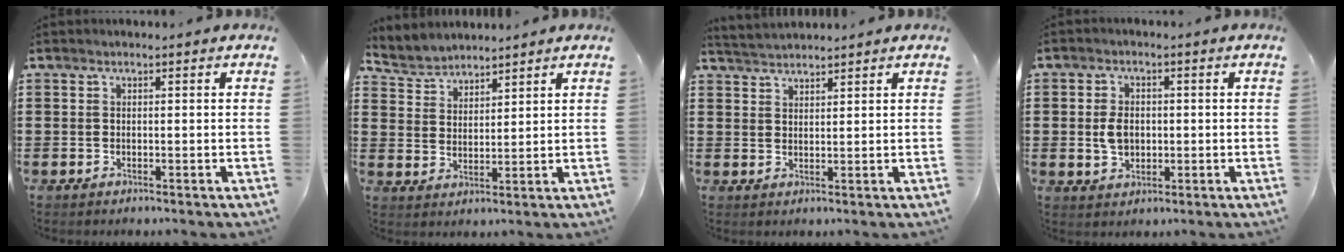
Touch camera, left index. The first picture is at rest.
{"total": 3.8, "force": [3.6, 1.2, -0.2], "torque": [-0.015, -0.008, 0.066]}
{"total": 2.5, "force": [2.5, 0.1, -0.1], "torque": [-0.007, -0.002, 0.049]}
{"total": 4.2, "force": [-0.1, 2.9, 3.1], "torque": [-0.062, 0.003, -0.006]}